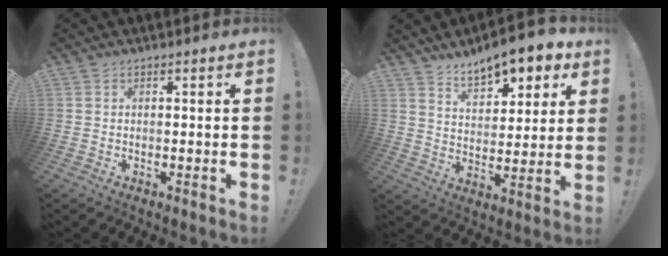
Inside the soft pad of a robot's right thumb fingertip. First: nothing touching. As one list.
[{"total": 11.6, "force": [9.1, 4.8, 5.5], "torque": [-0.078, -0.065, 0.160]}]